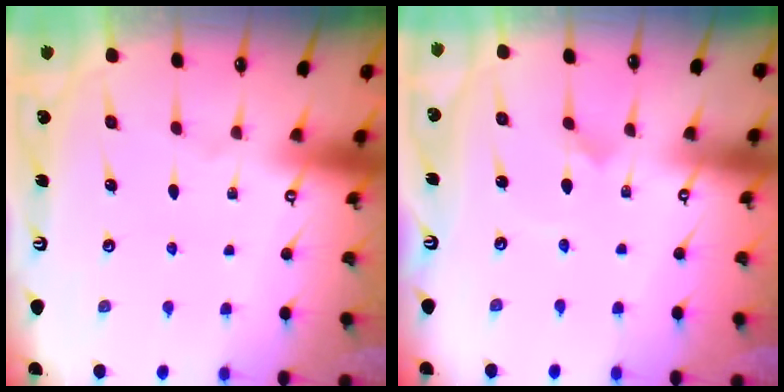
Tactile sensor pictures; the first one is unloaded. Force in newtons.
{"total": 2.0, "press": 2.0, "slide": 0.2}